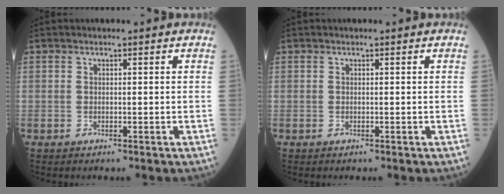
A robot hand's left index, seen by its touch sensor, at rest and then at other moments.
{"total": 0.0}